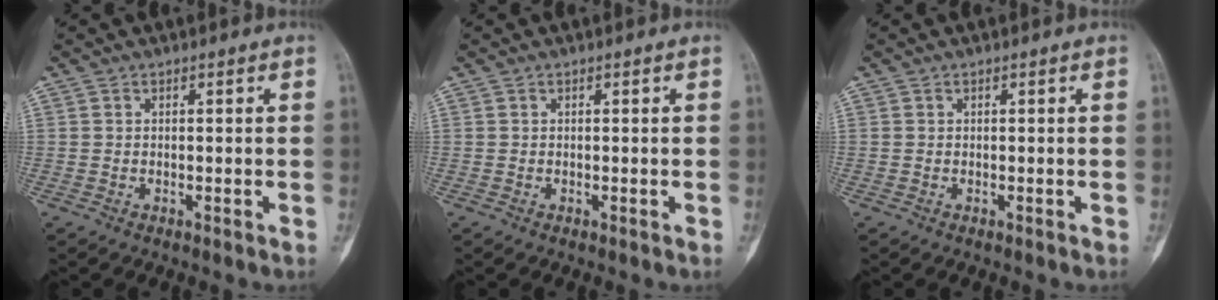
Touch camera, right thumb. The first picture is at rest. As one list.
[{"total": 0.0}, {"total": 0.0}]